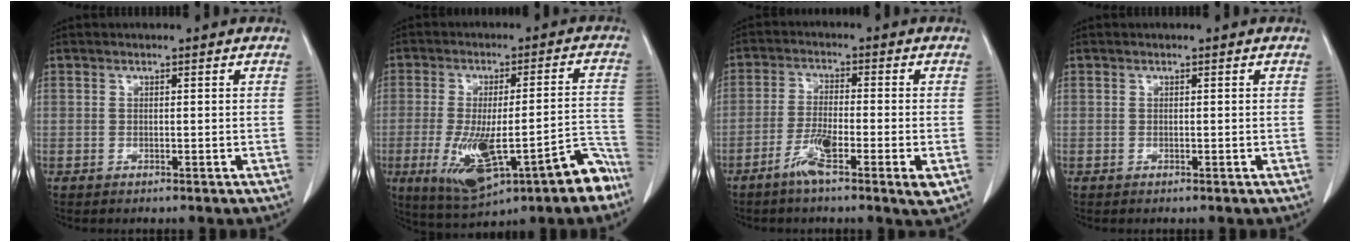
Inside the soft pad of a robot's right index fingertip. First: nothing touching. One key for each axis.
{"total": 16.8, "fx": -6.6, "fy": 4.9, "fz": 14.7, "tx": -0.183, "ty": 0.016, "tz": -0.082}
{"total": 7.6, "fx": -3.6, "fy": 0.5, "fz": 6.7, "tx": -0.120, "ty": -0.010, "tz": -0.066}
{"total": 0.0}